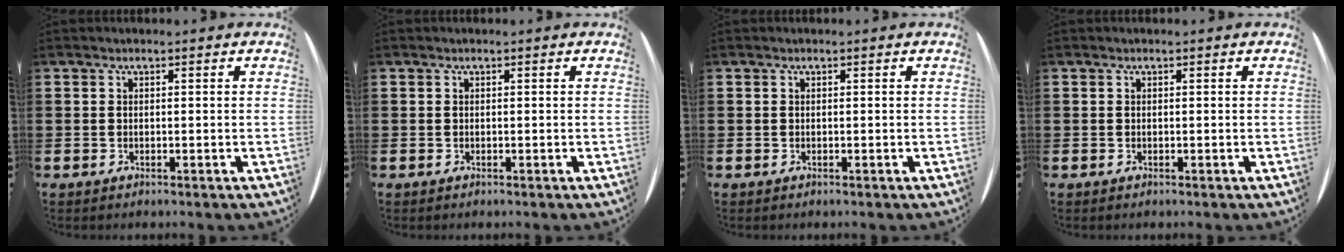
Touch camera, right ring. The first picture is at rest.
{"total": 0.0}
{"total": 0.0}
{"total": 0.0}